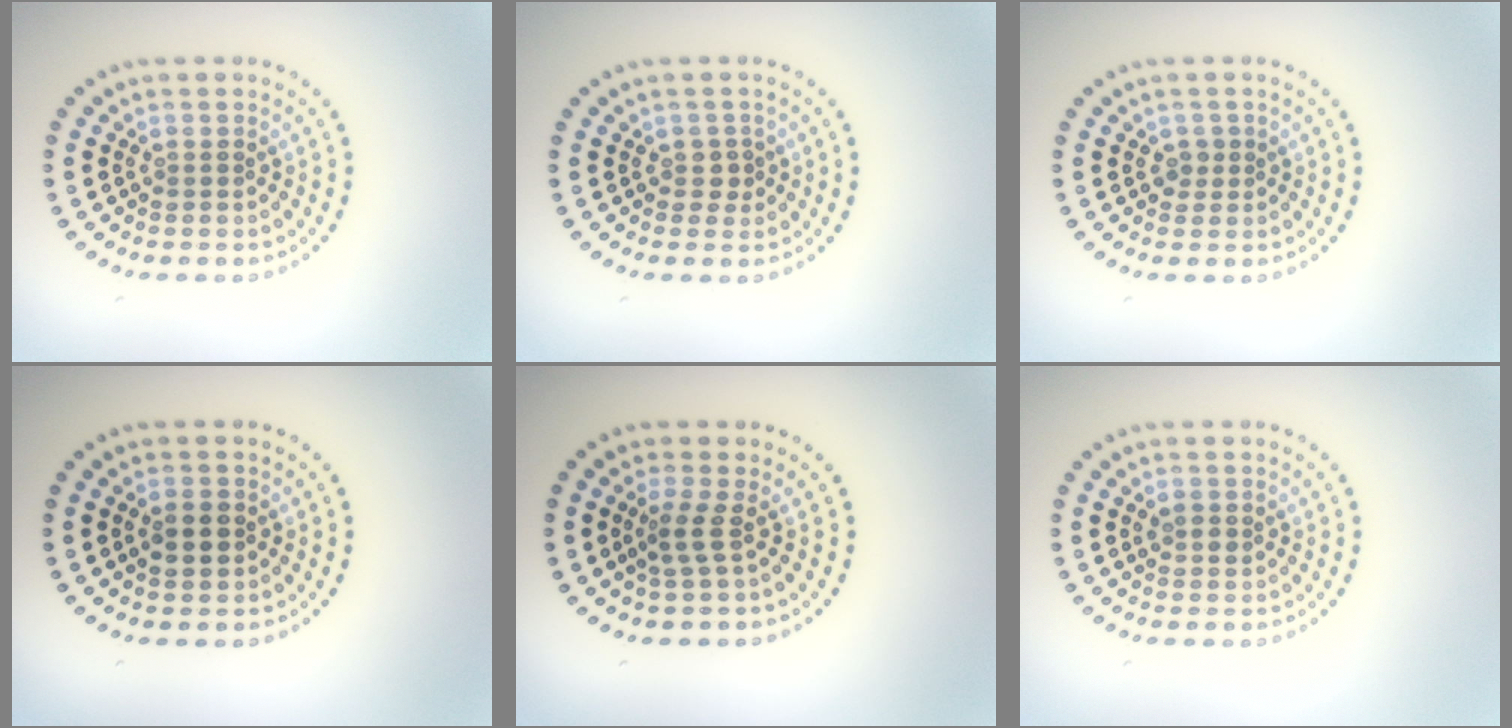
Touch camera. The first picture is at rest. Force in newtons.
{"total": 1.0, "press": 0.9, "slide": 0.5}
{"total": 0.9, "press": 0.8, "slide": 0.4}
{"total": 2.4, "press": 2.4, "slide": 0.1}
{"total": 1.9, "press": 1.2, "slide": 1.5}
{"total": 1.0, "press": 1.0, "slide": 0.1}